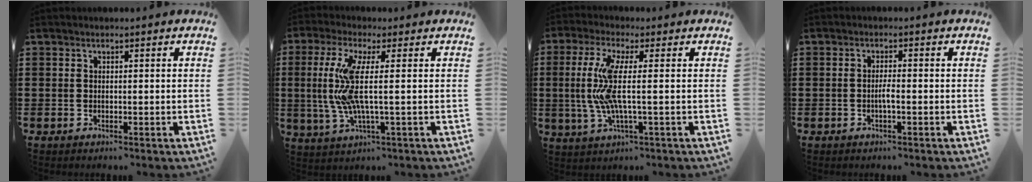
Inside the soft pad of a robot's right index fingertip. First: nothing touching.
{"total": 8.8, "force": [0.5, 0.9, 8.8], "torque": [-0.205, -0.026, -0.002]}
{"total": 8.4, "force": [0.0, 1.1, 8.3], "torque": [-0.194, -0.023, -0.012]}
{"total": 1.9, "force": [-0.6, 0.2, 1.8], "torque": [-0.041, -0.002, -0.014]}